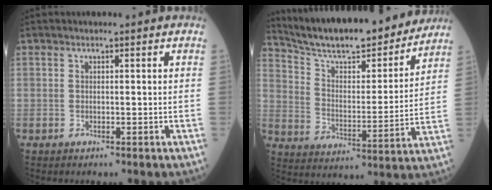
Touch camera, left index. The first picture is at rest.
{"total": 20.3, "force": [18.4, 3.0, 8.0], "torque": [-0.134, -0.009, 0.281]}